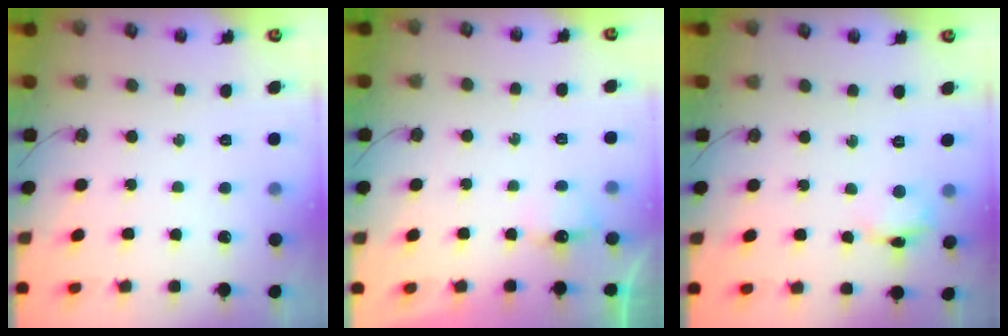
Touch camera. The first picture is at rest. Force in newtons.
{"total": 4.6, "press": 4.5, "slide": 0.6}
{"total": 6.6, "press": 6.6, "slide": 0.5}